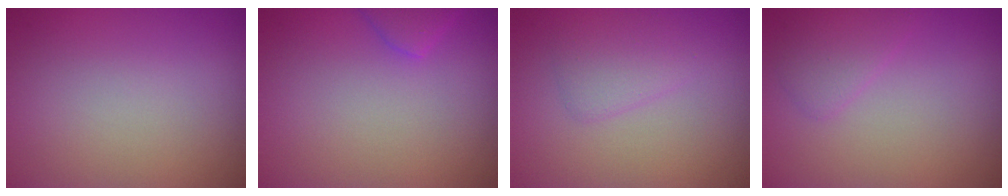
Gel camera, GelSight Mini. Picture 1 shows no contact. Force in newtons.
{"total": 2.1, "press": 2.1, "slide": 0.1}
{"total": 1.9, "press": 1.9, "slide": 0.1}
{"total": 1.8, "press": 1.8, "slide": 0.1}